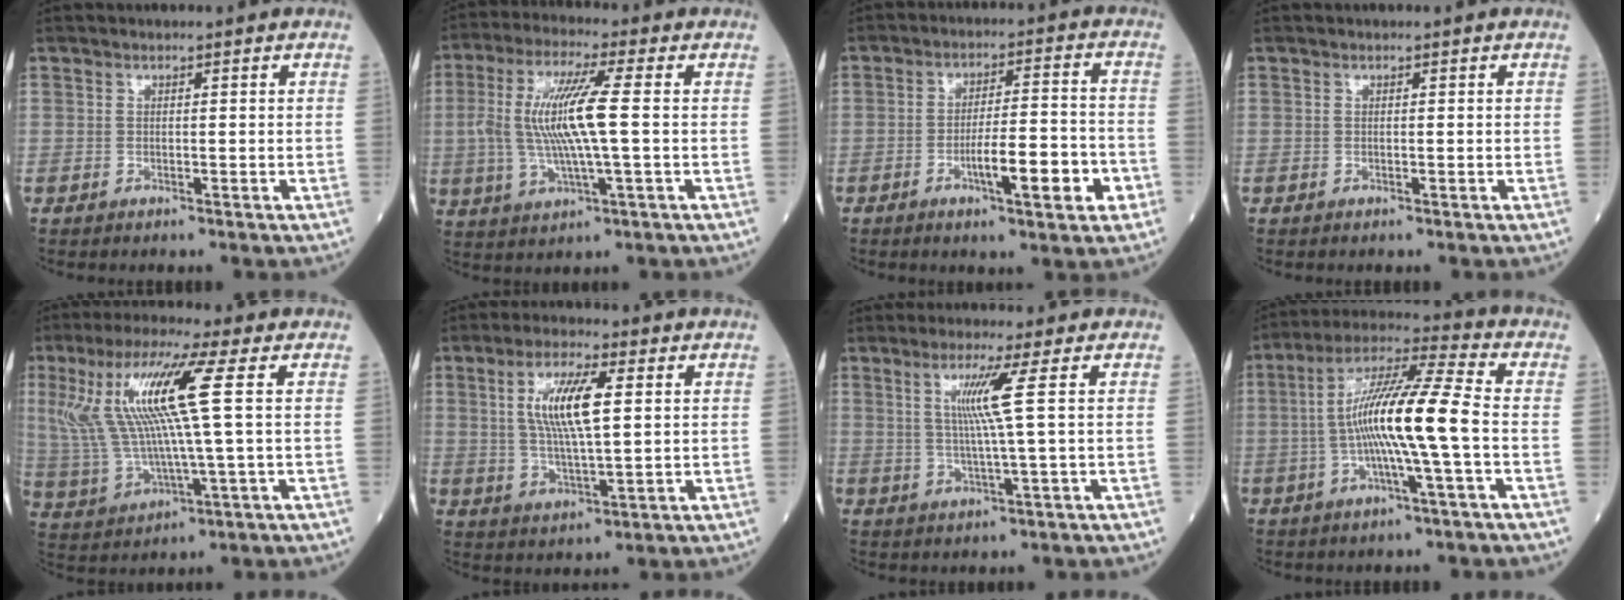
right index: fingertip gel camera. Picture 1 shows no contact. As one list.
[{"total": 11.5, "force": [0.5, 1.1, 11.4], "torque": [-0.239, 0.008, 0.008]}, {"total": 9.6, "force": [-3.7, 1.4, 8.8], "torque": [-0.141, 0.005, -0.055]}, {"total": 0.0}, {"total": 14.9, "force": [3.9, 0.5, 14.4], "torque": [-0.319, 0.012, 0.074]}, {"total": 10.0, "force": [2.4, 1.9, 9.5], "torque": [-0.185, 0.003, 0.047]}, {"total": 5.9, "force": [1.6, -1.7, 5.5], "torque": [-0.103, -0.005, 0.035]}, {"total": 14.1, "force": [-1.5, -0.2, 14.0], "torque": [-0.256, 0.010, -0.037]}]